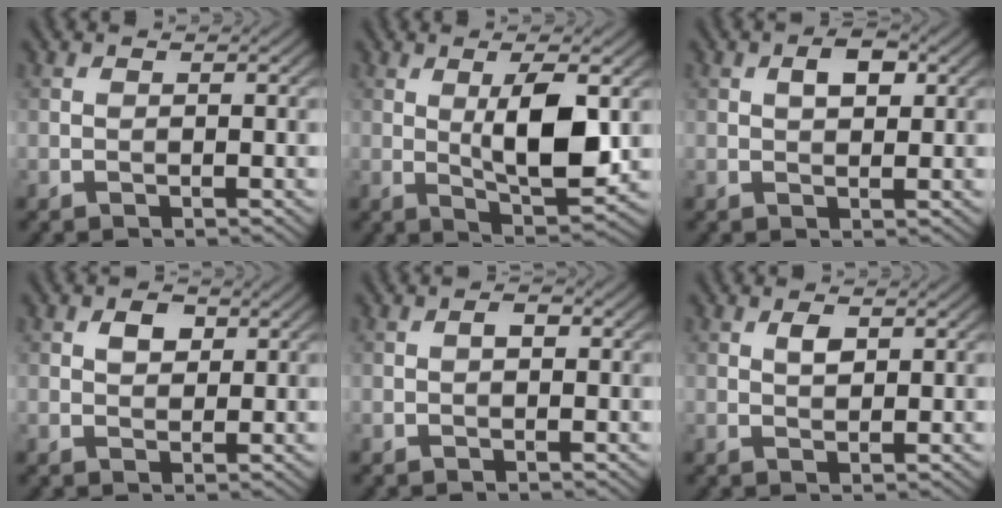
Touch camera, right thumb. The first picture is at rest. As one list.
[{"total": 8.1, "force": [1.0, 2.6, 7.6], "torque": [-0.131, -0.003, 0.021]}, {"total": 2.8, "force": [0.9, 1.5, 2.2], "torque": [-0.035, 0.004, 0.013]}, {"total": 2.4, "force": [1.0, 1.6, 1.4], "torque": [-0.027, 0.002, 0.017]}, {"total": 1.0, "force": [0.0, 0.6, 0.8], "torque": [-0.013, 0.004, -0.002]}, {"total": 1.8, "force": [0.8, 1.0, 1.3], "torque": [-0.026, -0.001, 0.015]}]